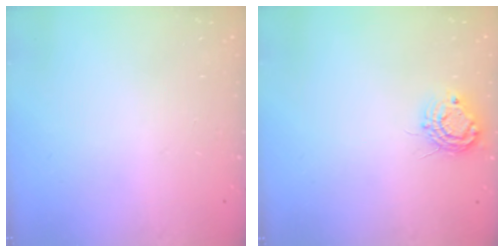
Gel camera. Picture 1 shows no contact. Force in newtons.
{"total": 8.9, "press": 8.8, "slide": 0.7}